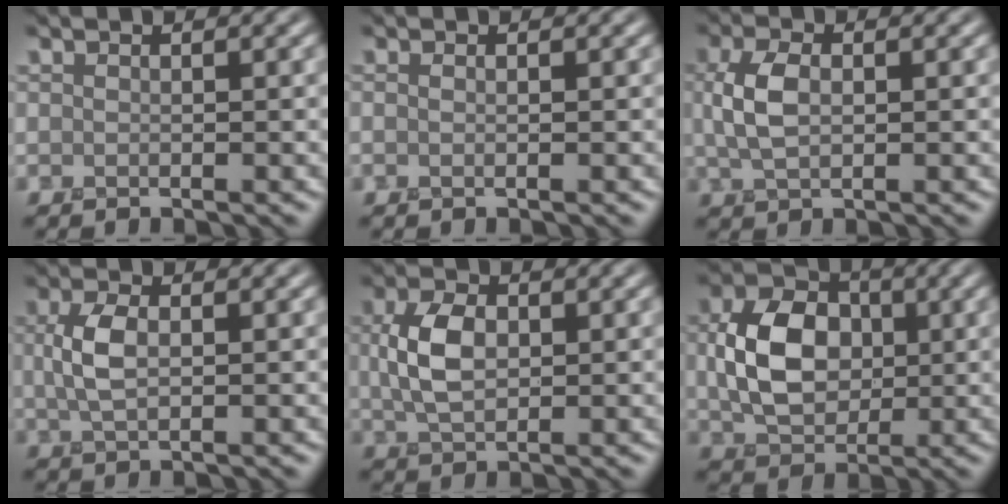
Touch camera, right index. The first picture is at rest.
{"total": 0.0}
{"total": 3.6, "force": [0.3, 2.1, 3.0], "torque": [-0.074, 0.003, 0.005]}
{"total": 3.1, "force": [0.3, 1.7, 2.6], "torque": [-0.066, 0.001, 0.005]}
{"total": 4.4, "force": [0.4, 2.8, 3.4], "torque": [-0.082, 0.002, 0.006]}
{"total": 7.0, "force": [0.2, 5.1, 4.8], "torque": [-0.103, 0.002, 0.003]}